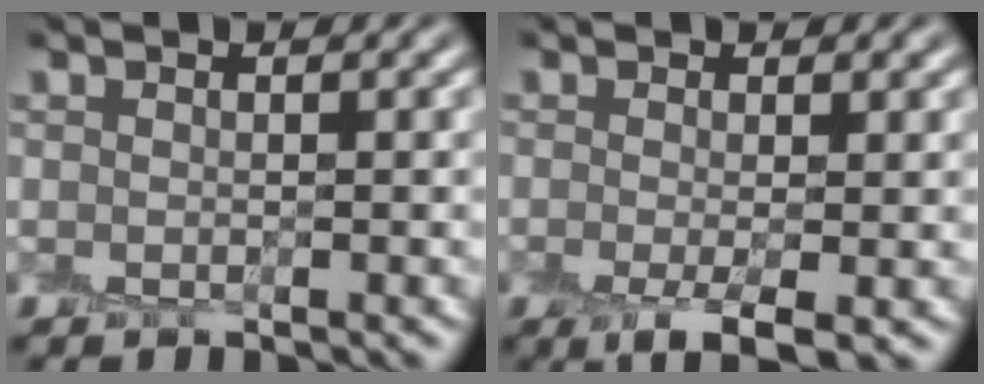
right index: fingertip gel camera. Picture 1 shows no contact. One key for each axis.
{"total": 3.7, "fx": -1.3, "fy": 1.1, "fz": 3.3, "tx": -0.060, "ty": -0.014, "tz": -0.023}